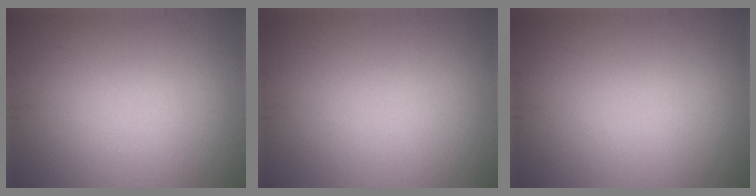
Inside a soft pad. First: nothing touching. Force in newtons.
{"total": 0.0}
{"total": 0.0}